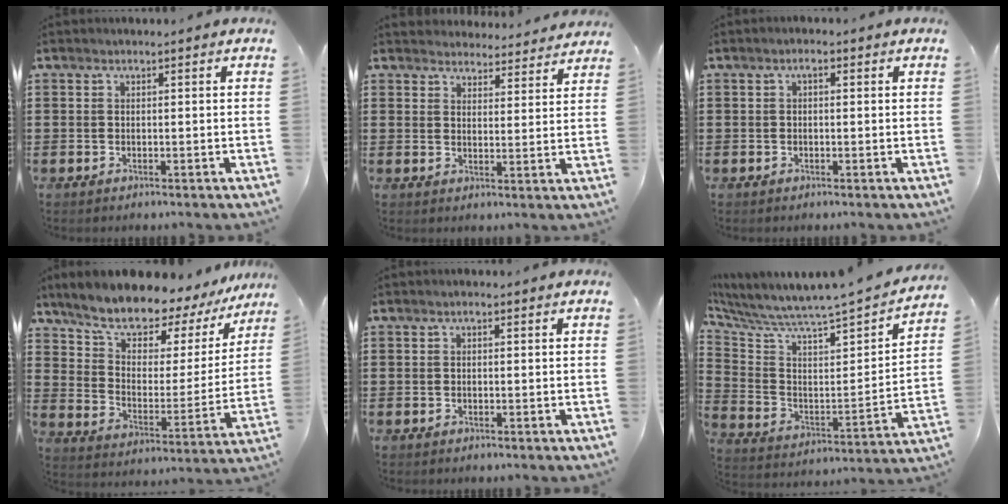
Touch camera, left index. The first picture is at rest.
{"total": 4.1, "force": [4.1, 0.4, -0.1], "torque": [-0.014, -0.019, 0.074]}
{"total": 1.6, "force": [0.2, 0.7, 1.4], "torque": [-0.028, 0.004, 0.002]}
{"total": 7.7, "force": [6.9, 2.7, 2.1], "torque": [-0.078, -0.058, 0.115]}
{"total": 0.6, "force": [0.0, 0.3, 0.5], "torque": [-0.010, 0.002, -0.001]}
{"total": 4.9, "force": [4.7, -0.5, 1.4], "torque": [-0.060, -0.064, 0.067]}